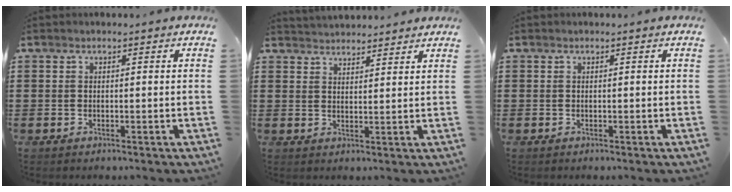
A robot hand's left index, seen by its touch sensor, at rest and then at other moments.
{"total": 2.8, "force": [2.7, -0.1, -0.4], "torque": [0.001, -0.010, 0.052]}
{"total": 0.0}